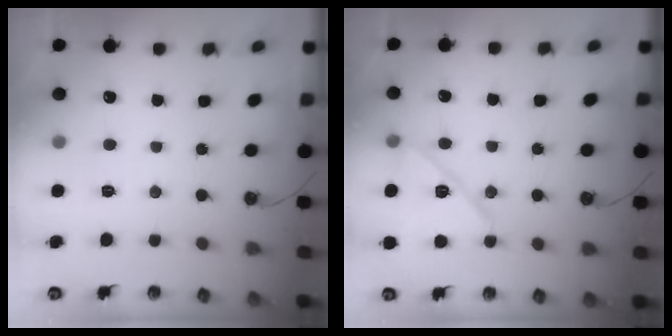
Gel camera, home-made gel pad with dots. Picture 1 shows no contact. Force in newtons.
{"total": 13.2, "press": 13.2, "slide": 0.5}